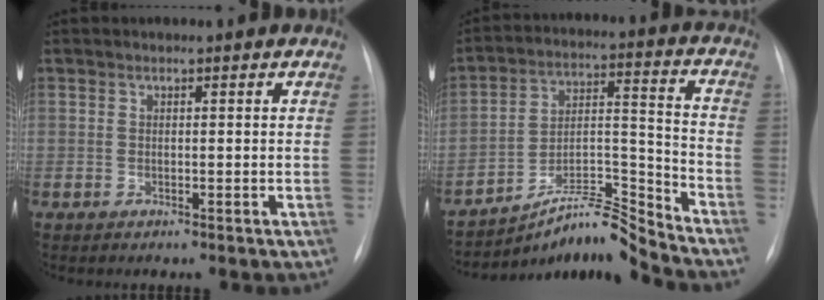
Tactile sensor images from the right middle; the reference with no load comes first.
{"total": 10.1, "force": [-9.7, -1.3, 2.5], "torque": [-0.042, 0.044, -0.168]}